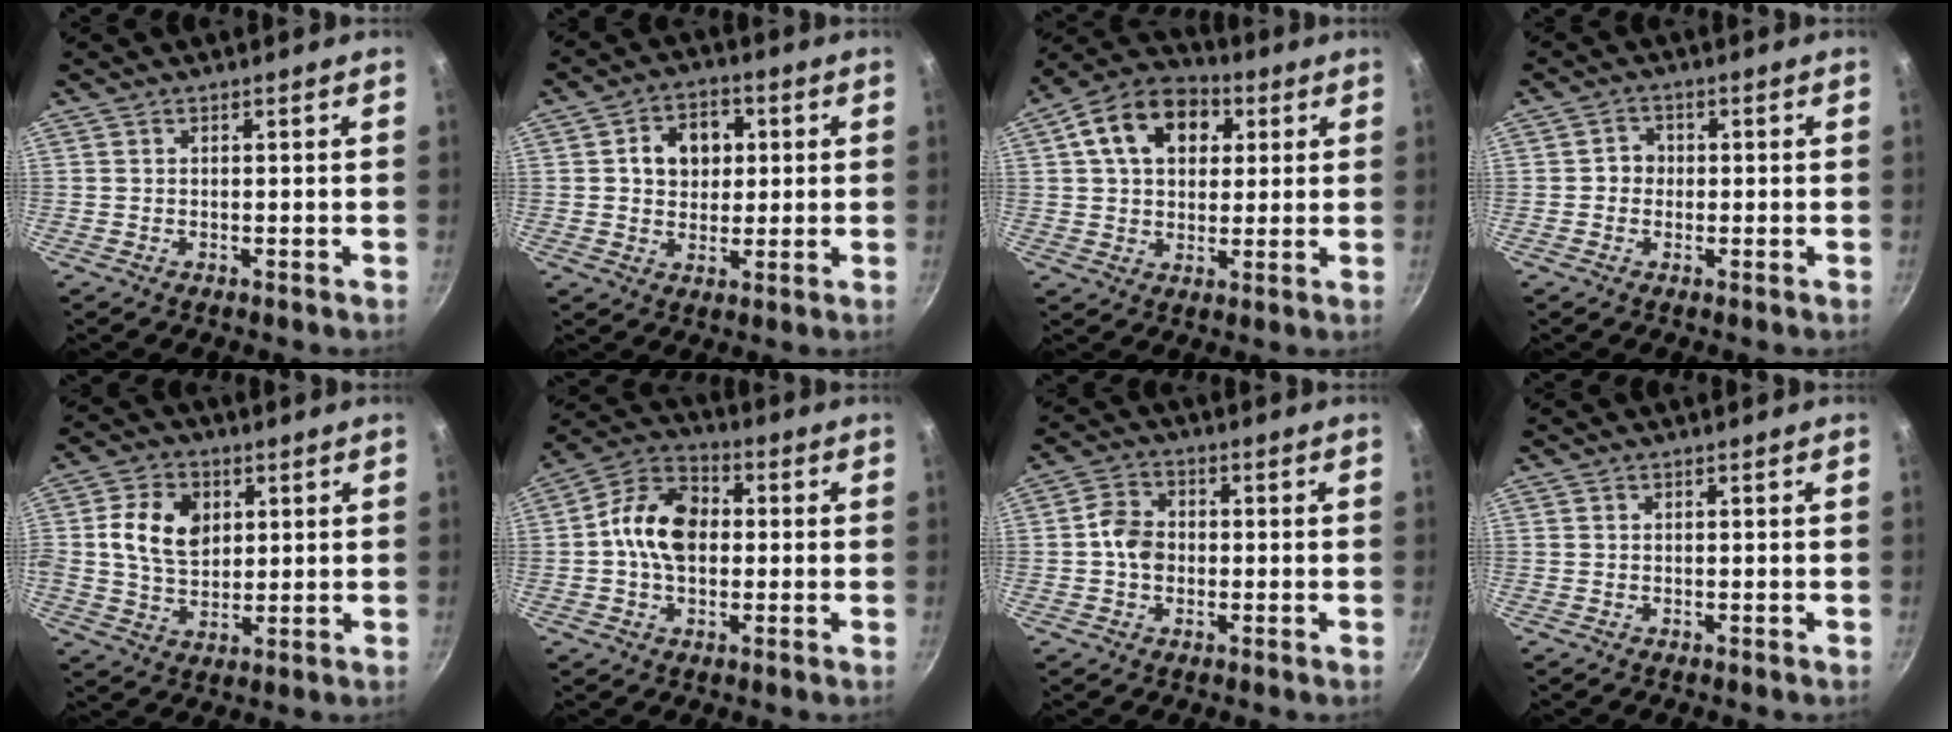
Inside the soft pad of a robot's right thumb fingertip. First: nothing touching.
{"total": 8.7, "force": [1.7, 6.9, 5.1], "torque": [-0.046, 0.006, 0.020]}
{"total": 15.0, "force": [4.7, 10.6, 9.4], "torque": [-0.136, 0.017, 0.062]}
{"total": 2.9, "force": [-0.2, 2.7, 1.1], "torque": [0.002, 0.008, -0.008]}
{"total": 10.5, "force": [2.3, 7.6, 6.9], "torque": [-0.106, -0.003, 0.038]}
{"total": 12.1, "force": [0.2, 8.5, 8.6], "torque": [-0.124, 0.026, -0.019]}
{"total": 5.4, "force": [-0.6, 4.3, 3.2], "torque": [-0.042, 0.019, -0.020]}
{"total": 0.0}